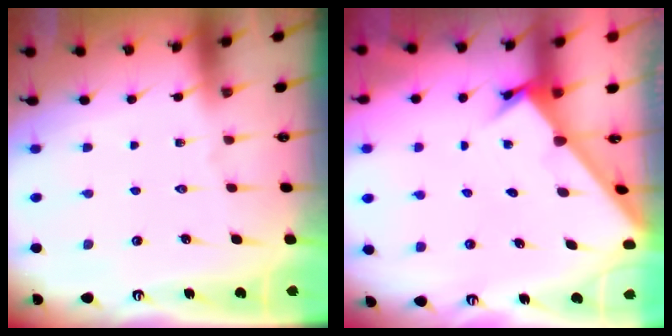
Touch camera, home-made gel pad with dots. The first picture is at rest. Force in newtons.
{"total": 1.9, "press": 1.9, "slide": 0.2}